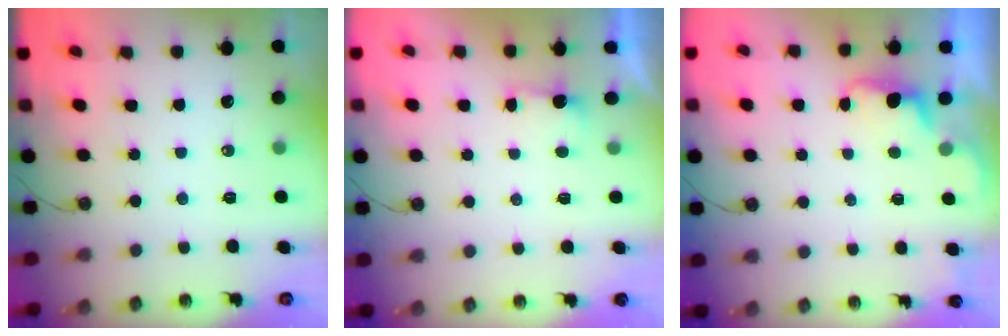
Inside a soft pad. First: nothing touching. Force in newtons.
{"total": 0.8, "press": 0.4, "slide": 0.7}
{"total": 1.6, "press": 1.3, "slide": 0.8}